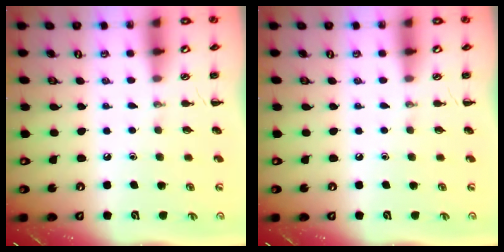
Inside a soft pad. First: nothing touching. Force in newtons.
{"total": 0.0}